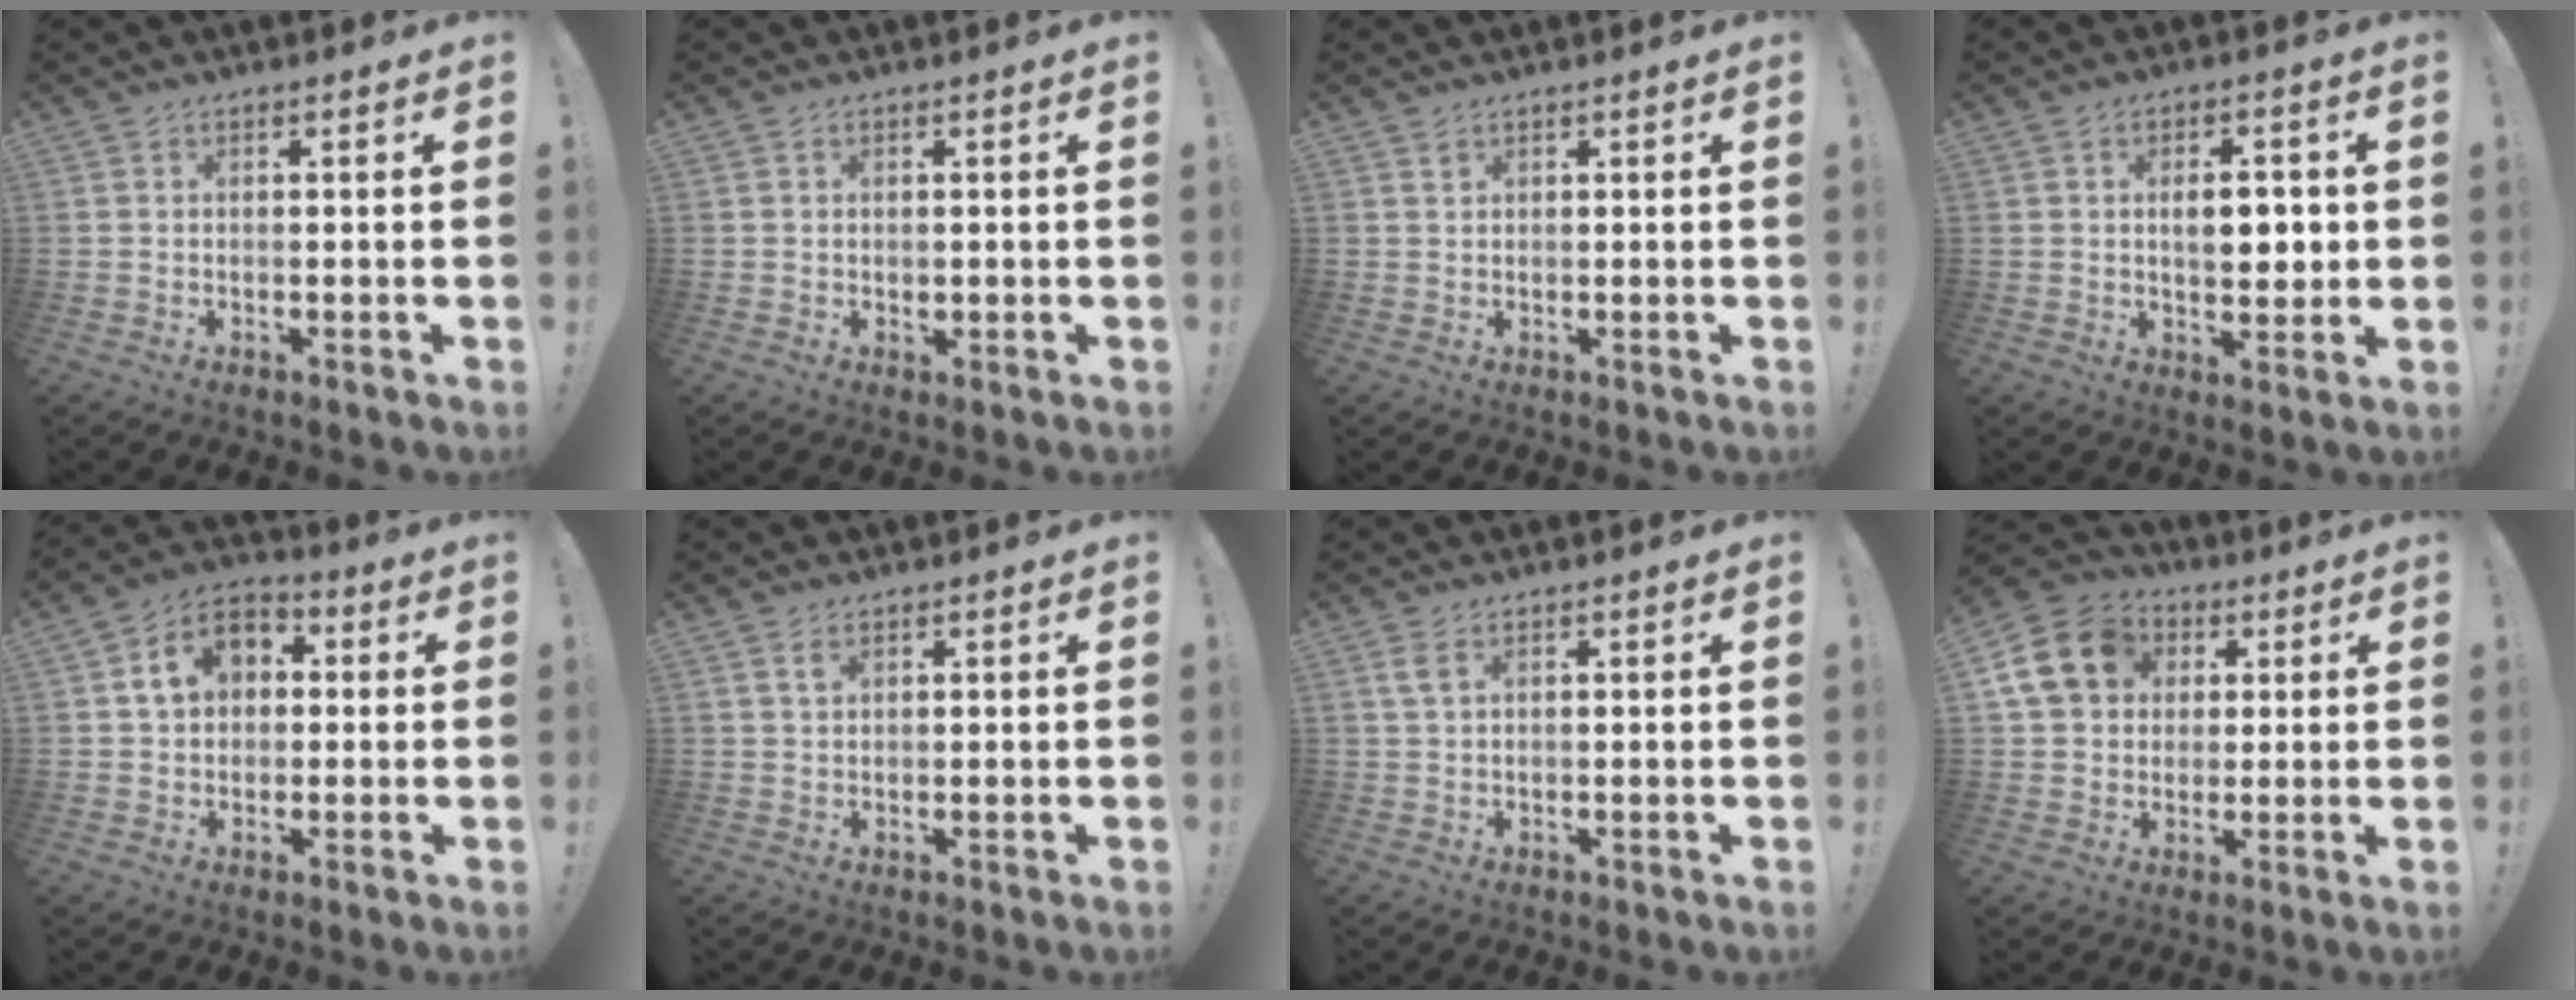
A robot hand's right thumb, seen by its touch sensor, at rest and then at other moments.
{"total": 0.8, "force": [0.2, 0.7, 0.3], "torque": [0.003, -0.002, 0.003]}
{"total": 1.2, "force": [0.9, 0.6, 0.5], "torque": [0.005, -0.006, 0.014]}
{"total": 6.7, "force": [0.4, 3.7, 5.5], "torque": [-0.074, 0.000, 0.003]}
{"total": 9.8, "force": [2.4, 7.6, 5.6], "torque": [-0.089, 0.011, 0.050]}
{"total": 2.0, "force": [1.2, 1.0, 1.2], "torque": [-0.011, -0.005, 0.020]}
{"total": 3.1, "force": [1.5, 1.4, 2.4], "torque": [-0.042, -0.001, 0.027]}
{"total": 15.4, "force": [4.2, 12.8, 7.4], "torque": [-0.111, -0.002, 0.088]}